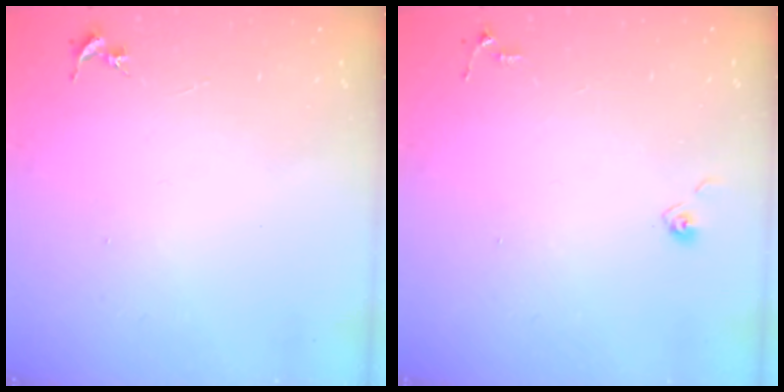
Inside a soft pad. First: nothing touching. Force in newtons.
{"total": 4.8, "press": 4.8, "slide": 0.4}